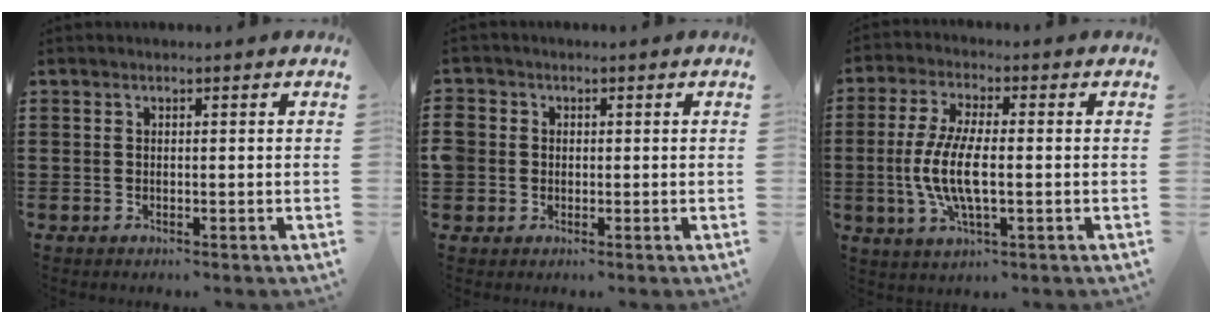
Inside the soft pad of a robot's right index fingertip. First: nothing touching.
{"total": 2.2, "force": [-0.2, 2.1, 0.4], "torque": [-0.025, 0.005, -0.011]}
{"total": 8.6, "force": [-1.6, 2.7, 8.0], "torque": [-0.178, -0.011, -0.035]}